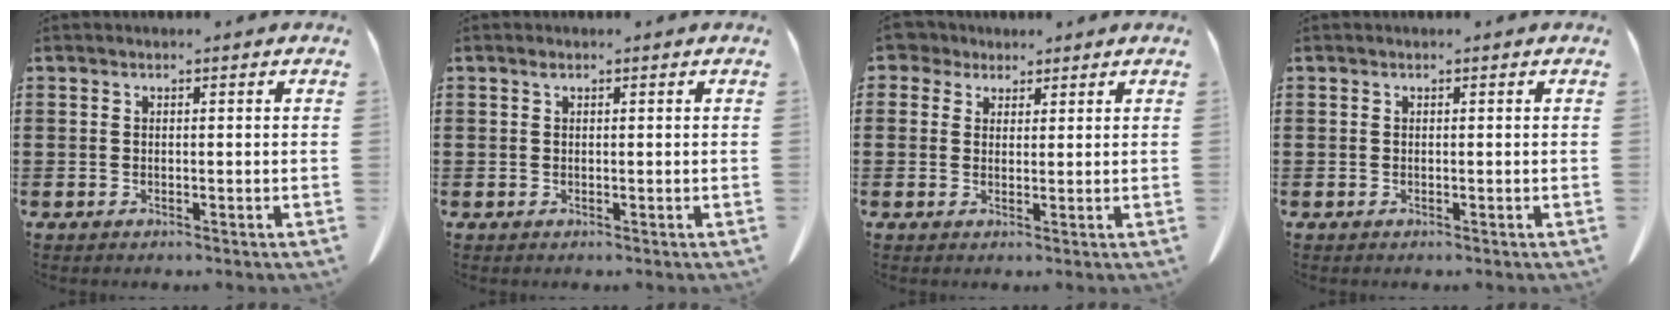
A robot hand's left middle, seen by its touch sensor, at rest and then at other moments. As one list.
[{"total": 0.6, "force": [0.4, 0.4, 0.3], "torque": [-0.010, 0.001, 0.008]}, {"total": 3.5, "force": [2.7, 2.0, 0.9], "torque": [-0.032, 0.008, 0.052]}, {"total": 0.0}]